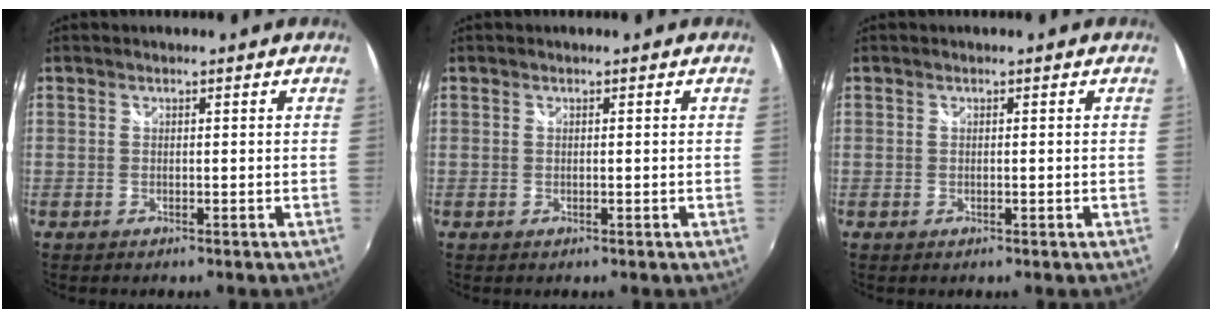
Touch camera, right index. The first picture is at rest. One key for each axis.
{"total": 0.0}
{"total": 0.5, "fx": 0.0, "fy": 0.1, "fz": 0.5, "tx": -0.010, "ty": 0.002, "tz": -0.002}